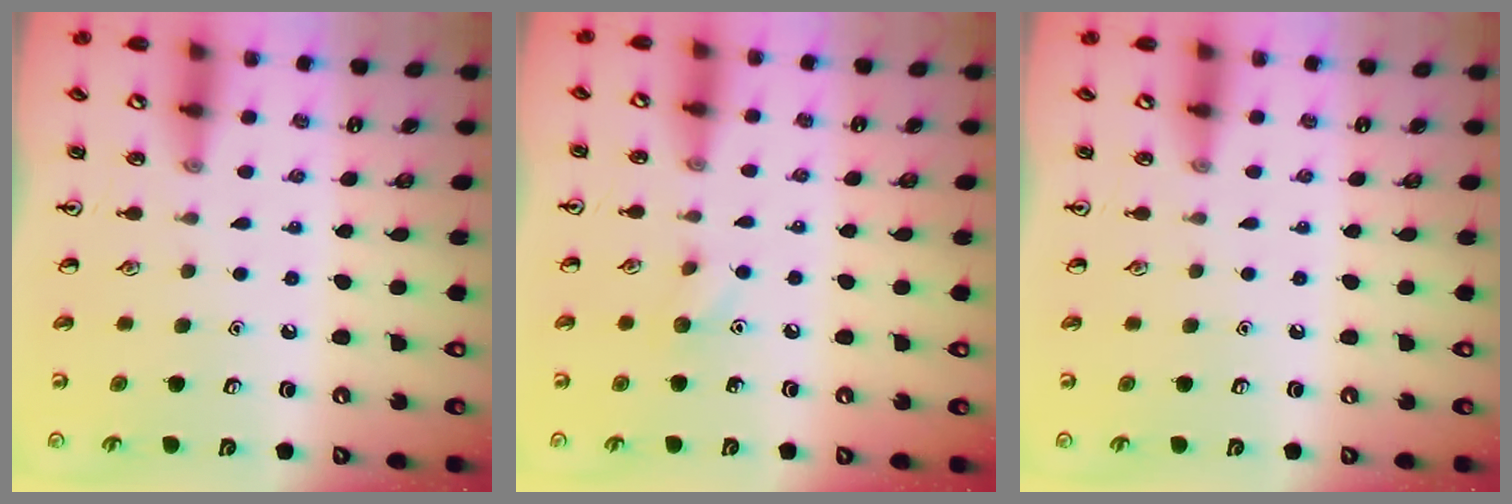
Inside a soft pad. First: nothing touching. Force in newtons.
{"total": 5.7, "press": 5.4, "slide": 1.9}
{"total": 0.0}